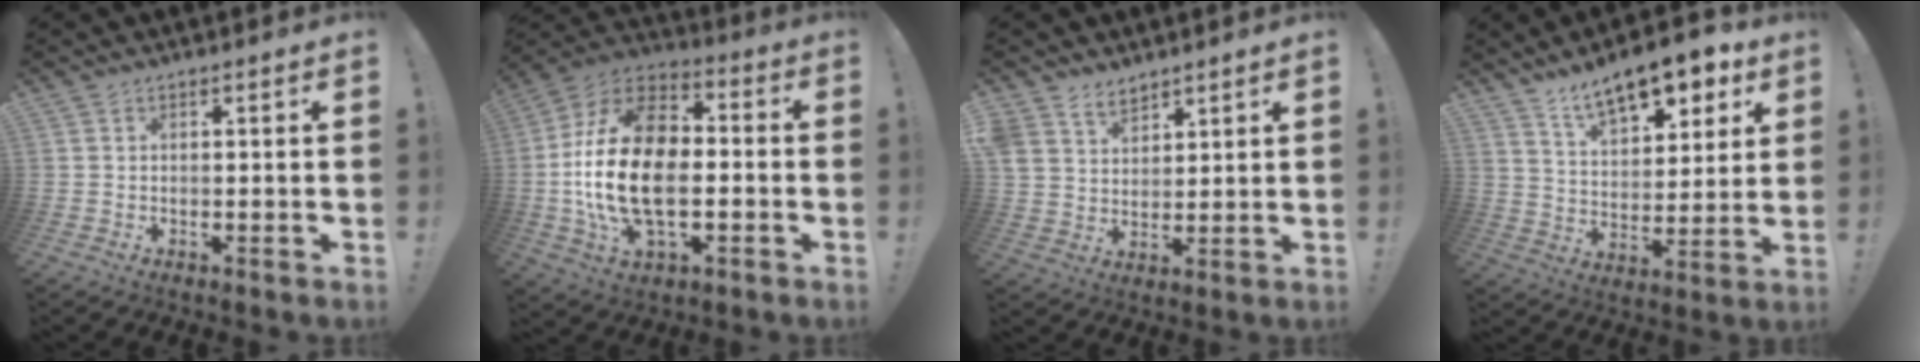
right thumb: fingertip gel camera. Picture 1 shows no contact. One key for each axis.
{"total": 25.1, "fx": -2.8, "fy": 15.2, "fz": 19.8, "tx": -0.375, "ty": 0.029, "tz": -0.039}
{"total": 7.0, "fx": 5.5, "fy": 4.2, "fz": 1.0, "tx": -0.027, "ty": -0.037, "tz": 0.109}
{"total": 15.0, "fx": 10.6, "fy": 6.4, "fz": 8.5, "tx": -0.132, "ty": -0.068, "tz": 0.184}